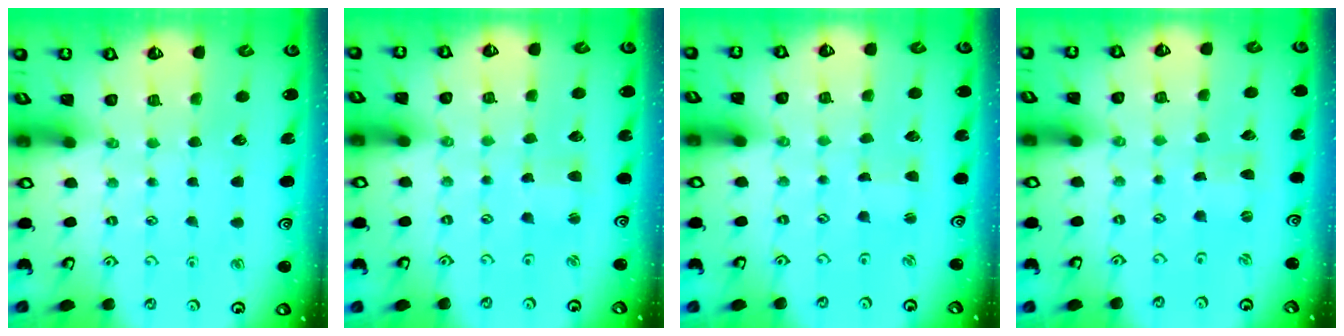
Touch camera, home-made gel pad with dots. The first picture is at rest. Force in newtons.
{"total": 2.2, "press": 2.2, "slide": 0.3}
{"total": 1.3, "press": 1.3, "slide": 0.2}
{"total": 0.0}